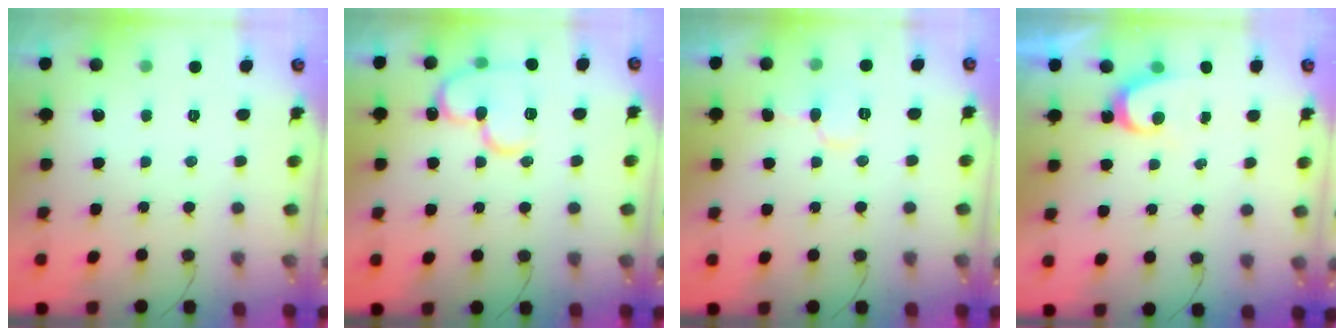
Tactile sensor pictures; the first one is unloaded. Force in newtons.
{"total": 13.9, "press": 13.8, "slide": 2.0}
{"total": 6.2, "press": 6.2, "slide": 0.6}
{"total": 3.4, "press": 3.3, "slide": 0.4}